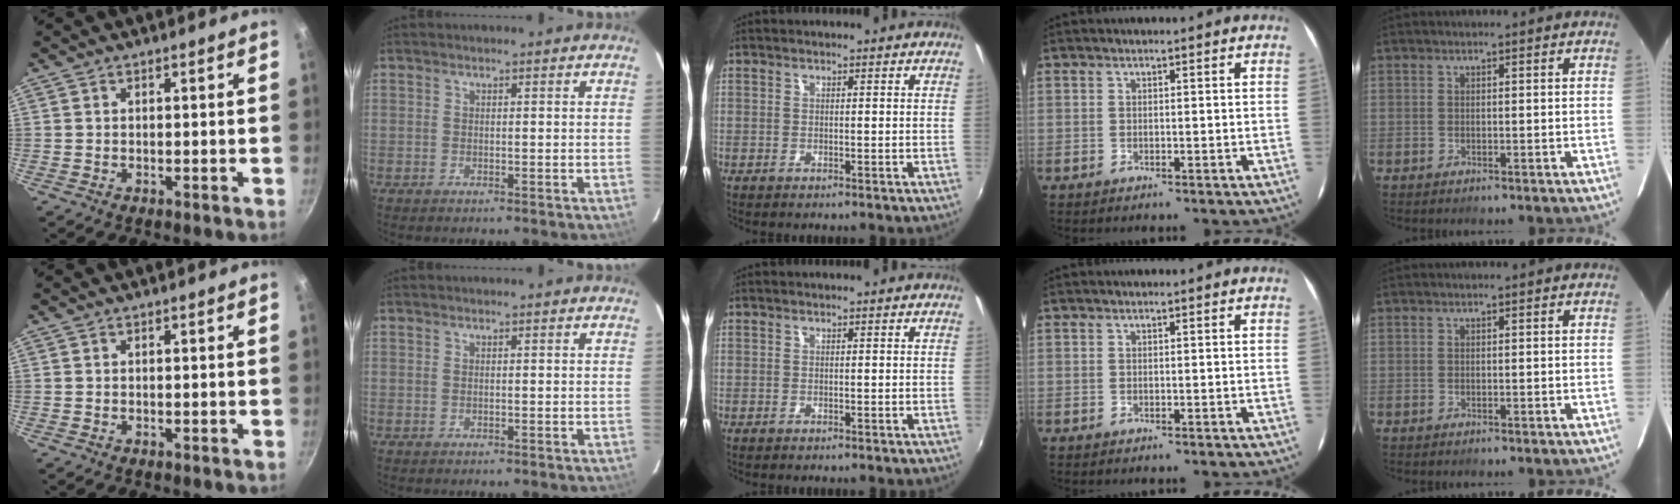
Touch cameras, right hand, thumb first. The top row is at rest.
{}